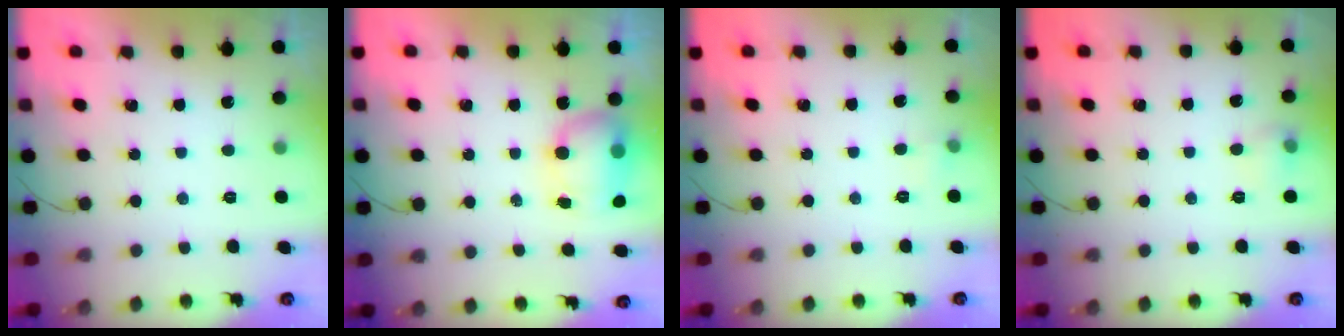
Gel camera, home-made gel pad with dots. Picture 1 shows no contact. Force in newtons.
{"total": 9.1, "press": 8.1, "slide": 4.2}
{"total": 3.2, "press": 3.0, "slide": 1.2}
{"total": 5.8, "press": 5.6, "slide": 1.4}